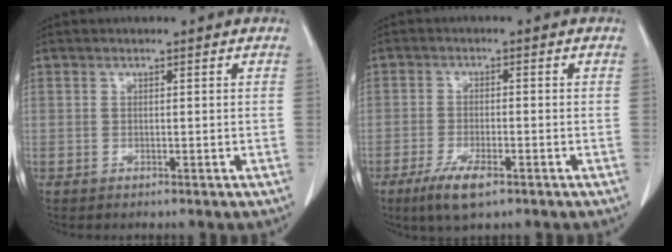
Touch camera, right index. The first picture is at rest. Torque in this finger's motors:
{"motor_torque": [0.01, -0.04, -0.01, 0.01]}